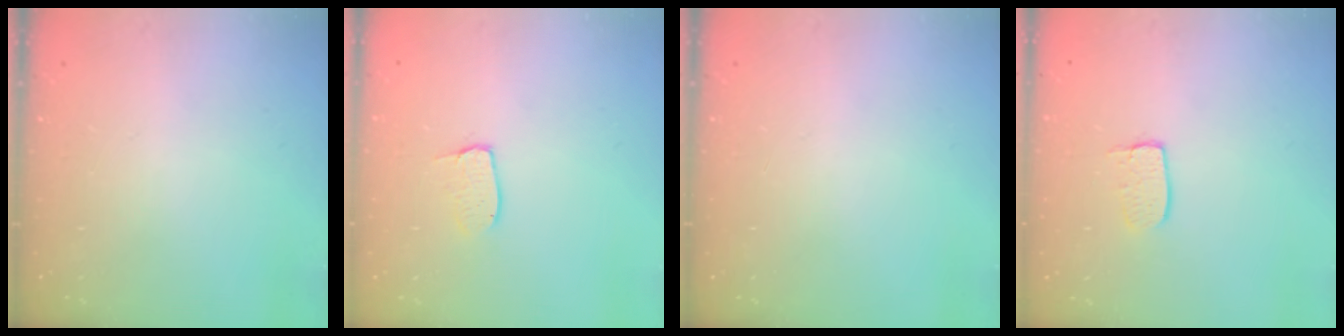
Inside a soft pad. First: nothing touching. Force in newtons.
{"total": 4.3, "press": 4.3, "slide": 0.2}
{"total": 0.0}
{"total": 5.6, "press": 5.6, "slide": 0.4}